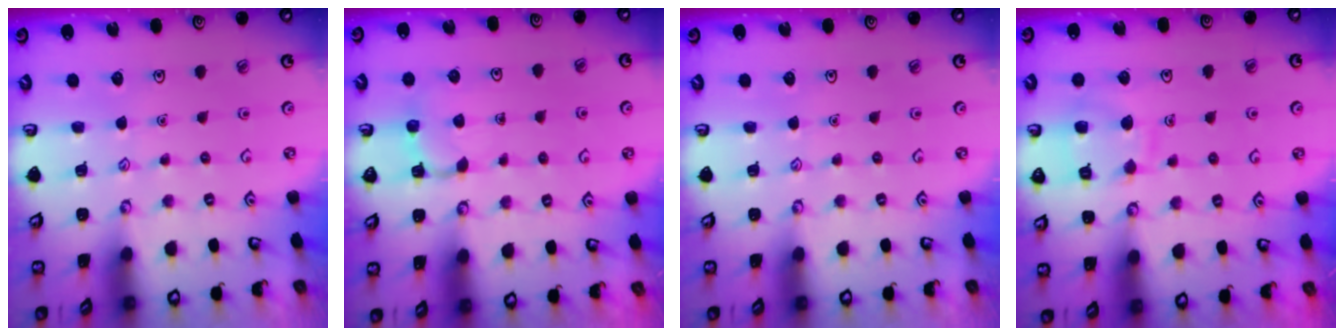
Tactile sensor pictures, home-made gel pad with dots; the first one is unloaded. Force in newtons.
{"total": 3.5, "press": 3.4, "slide": 0.8}
{"total": 0.0}
{"total": 9.7, "press": 9.7, "slide": 0.9}